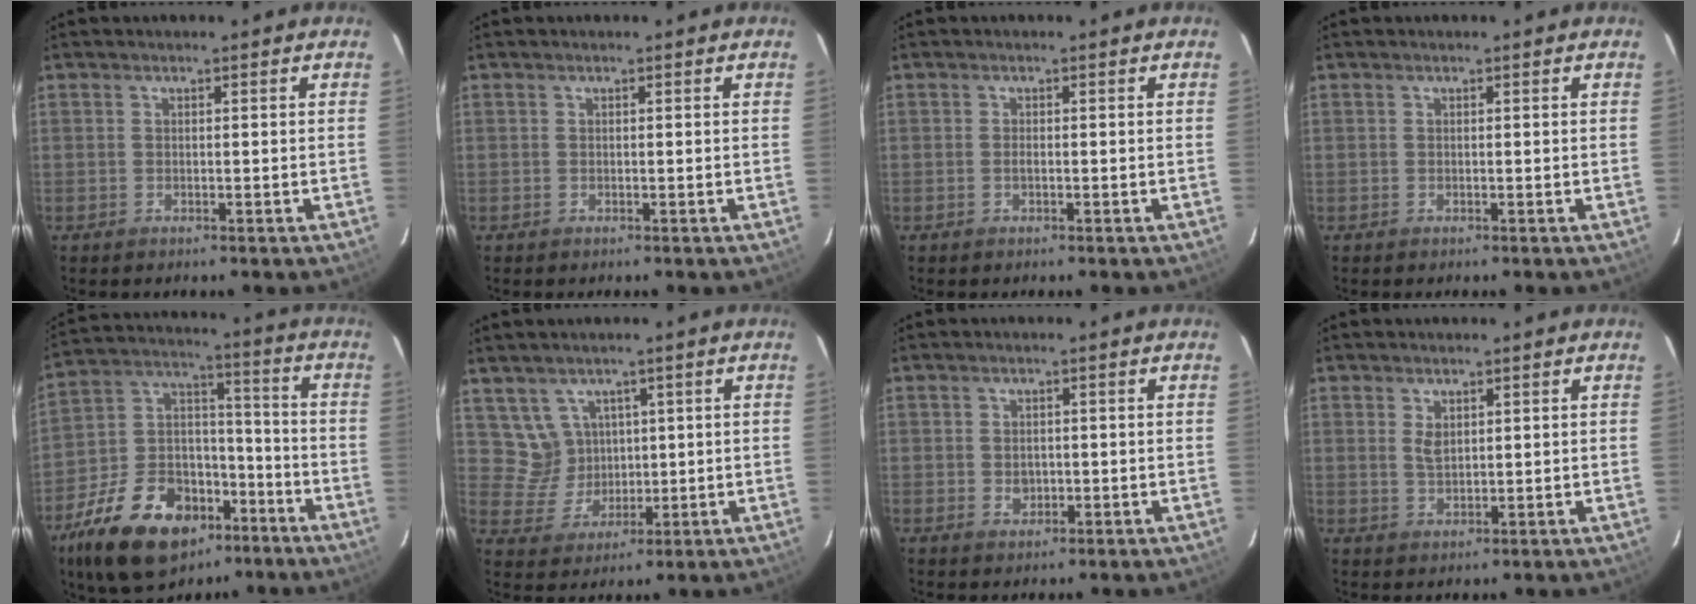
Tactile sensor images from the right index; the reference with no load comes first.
{"total": 0.0}
{"total": 0.5, "force": [-0.1, 0.0, 0.5], "torque": [-0.008, 0.000, -0.003]}
{"total": 0.0}
{"total": 23.6, "force": [-13.9, 13.6, 13.2], "torque": [-0.273, 0.027, -0.219]}
{"total": 5.9, "force": [2.7, 5.2, 0.7], "torque": [-0.016, 0.009, 0.067]}
{"total": 2.1, "force": [-0.2, 1.8, 1.0], "torque": [-0.014, 0.001, -0.002]}
{"total": 2.4, "force": [0.9, 1.4, 1.8], "torque": [-0.031, 0.001, 0.018]}